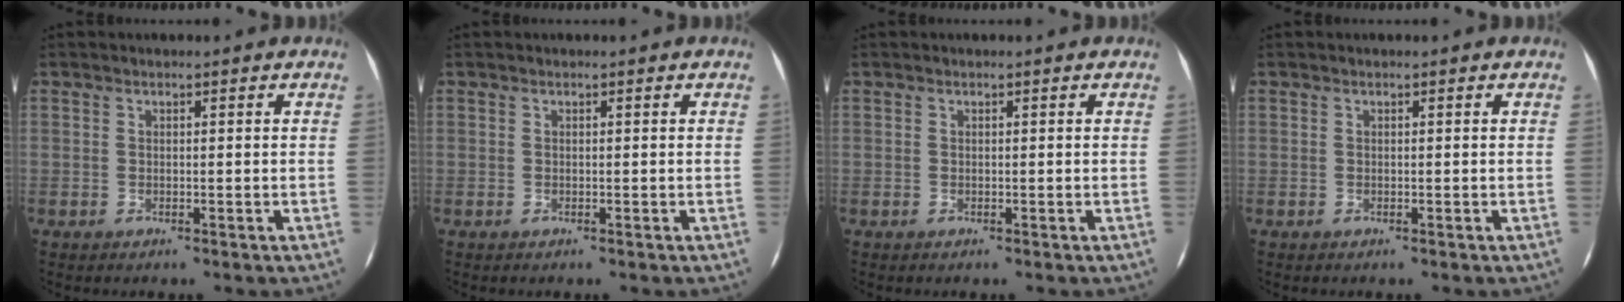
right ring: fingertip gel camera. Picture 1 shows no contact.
{"total": 0.0}
{"total": 0.0}
{"total": 0.0}